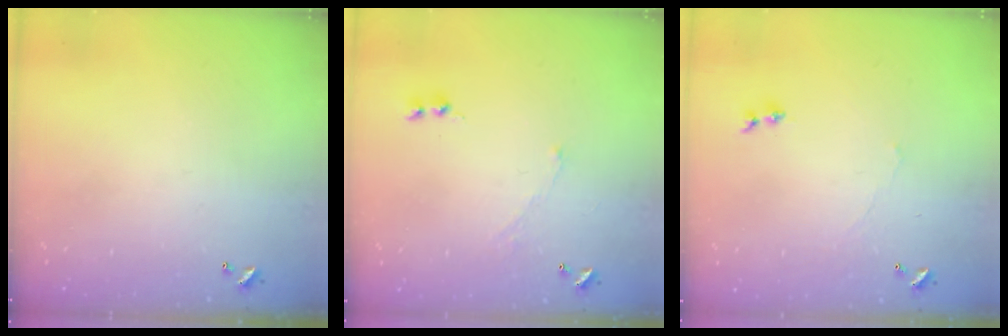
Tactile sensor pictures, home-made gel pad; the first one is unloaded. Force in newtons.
{"total": 2.1, "press": 2.0, "slide": 0.7}
{"total": 0.7, "press": 0.1, "slide": 0.7}